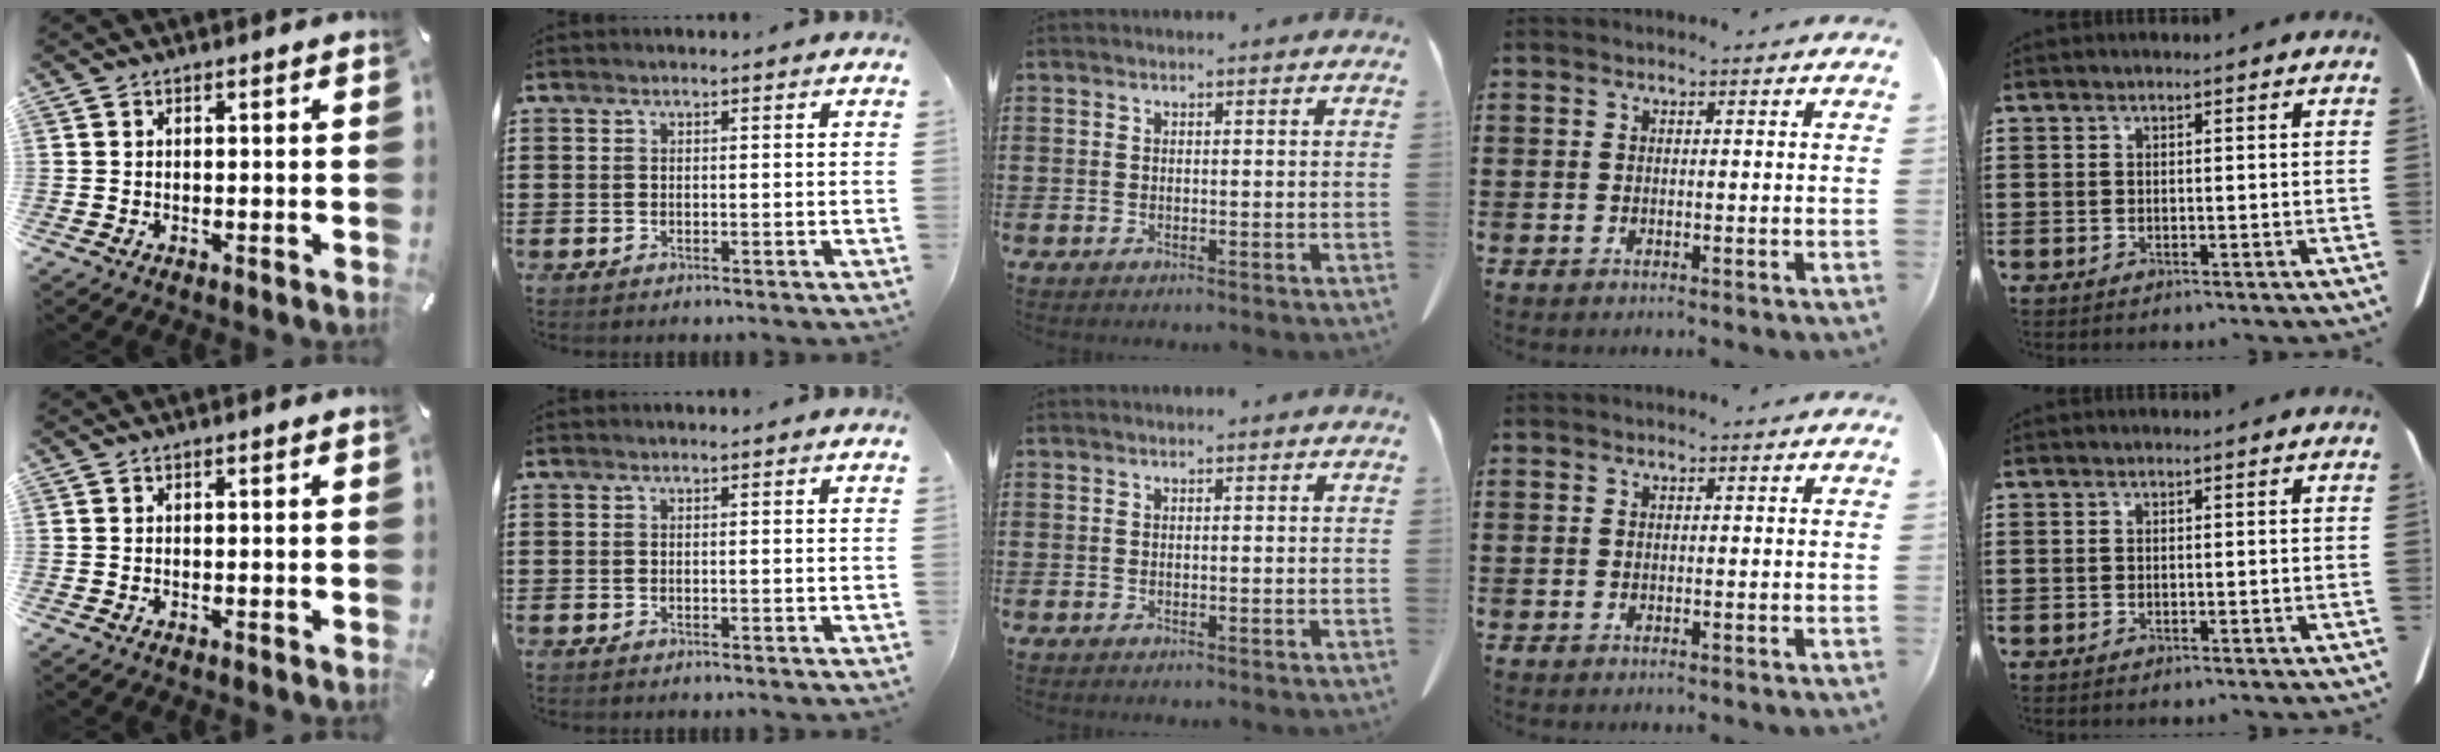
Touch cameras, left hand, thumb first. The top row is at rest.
{}